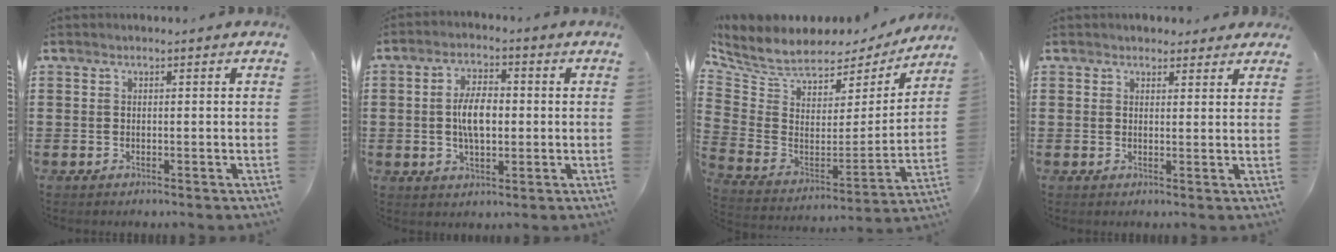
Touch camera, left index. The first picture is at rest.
{"total": 6.1, "force": [-0.1, 2.9, 5.3], "torque": [-0.107, -0.001, -0.009]}
{"total": 6.1, "force": [5.1, 2.7, 1.9], "torque": [-0.072, -0.042, 0.088]}
{"total": 2.2, "force": [2.0, 1.0, 0.3], "torque": [-0.003, 0.001, 0.036]}